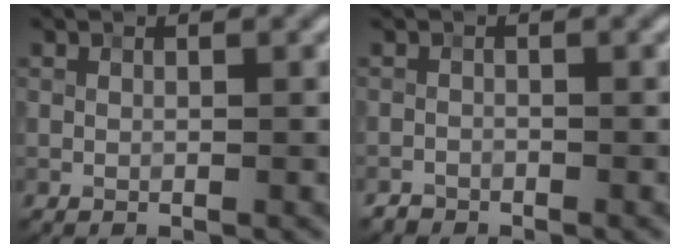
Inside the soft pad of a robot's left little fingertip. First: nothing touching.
{"total": 0.9, "force": [-0.8, 0.2, -0.3], "torque": [0.009, 0.003, -0.017]}